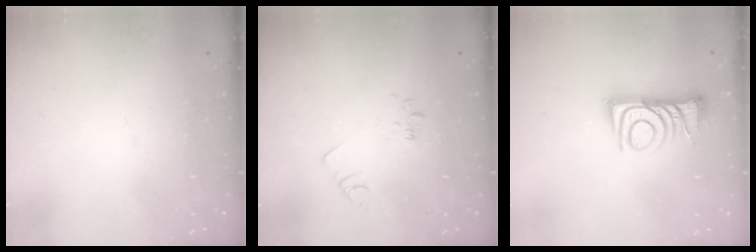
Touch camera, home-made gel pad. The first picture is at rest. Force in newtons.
{"total": 3.6, "press": 3.6, "slide": 0.6}
{"total": 10.3, "press": 10.3, "slide": 0.6}